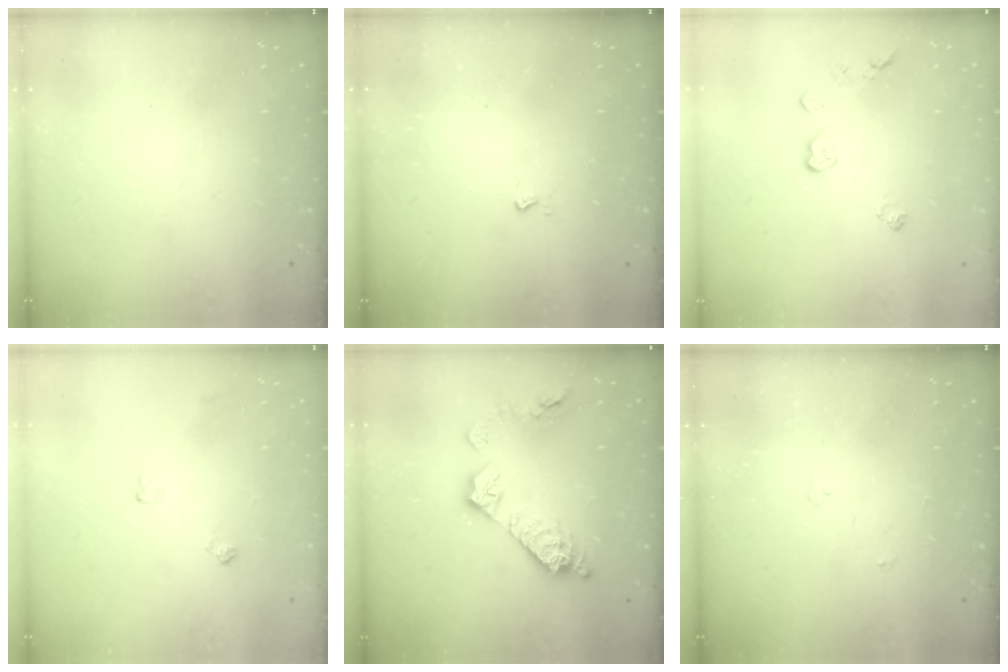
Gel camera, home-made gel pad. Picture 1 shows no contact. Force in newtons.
{"total": 2.6, "press": 2.6, "slide": 0.5}
{"total": 5.2, "press": 5.2, "slide": 0.4}
{"total": 4.1, "press": 4.1, "slide": 0.5}
{"total": 12.9, "press": 12.9, "slide": 0.7}
{"total": 3.0, "press": 3.0, "slide": 0.5}